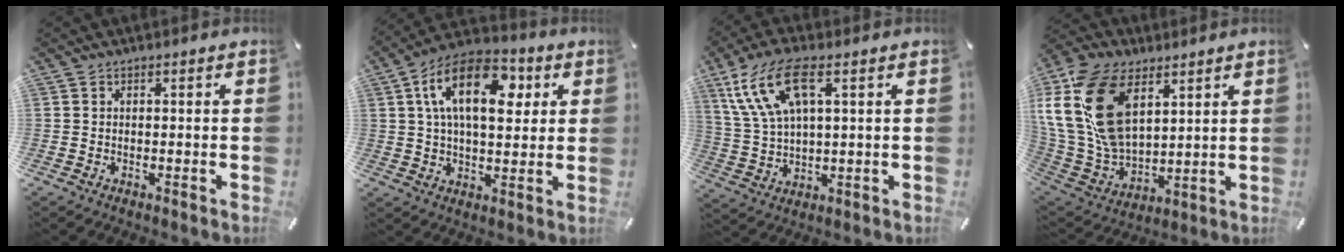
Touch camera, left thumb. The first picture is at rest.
{"total": 17.1, "force": [5.5, 9.9, 12.8], "torque": [-0.211, 0.003, 0.092]}
{"total": 13.5, "force": [6.0, 5.9, 10.6], "torque": [-0.237, -0.003, 0.109]}
{"total": 23.1, "force": [8.7, 14.8, 15.4], "torque": [-0.367, -0.040, 0.154]}